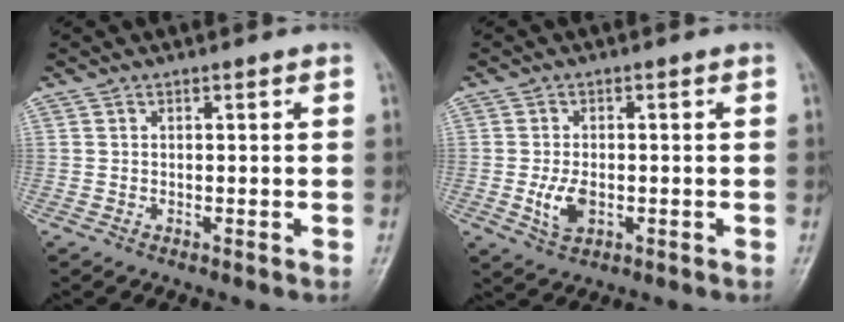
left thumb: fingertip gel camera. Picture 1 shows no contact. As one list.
[{"total": 5.0, "force": [-1.1, 3.0, 3.8], "torque": [-0.073, 0.000, -0.016]}]